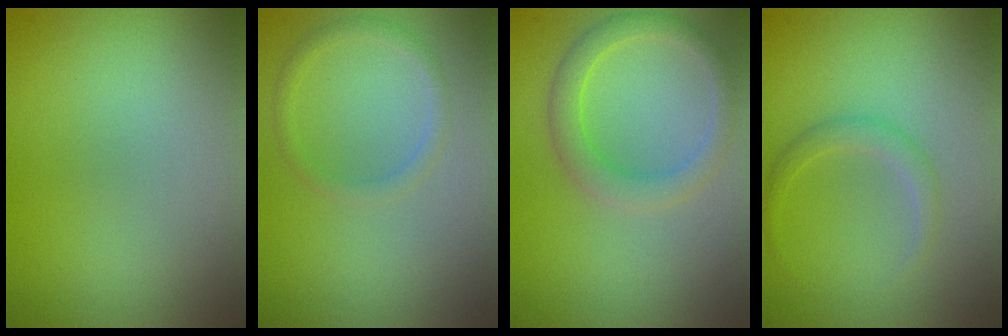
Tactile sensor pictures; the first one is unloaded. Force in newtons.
{"total": 1.2, "press": 1.2, "slide": 0.0}
{"total": 2.7, "press": 2.7, "slide": 0.0}
{"total": 1.4, "press": 1.4, "slide": 0.1}